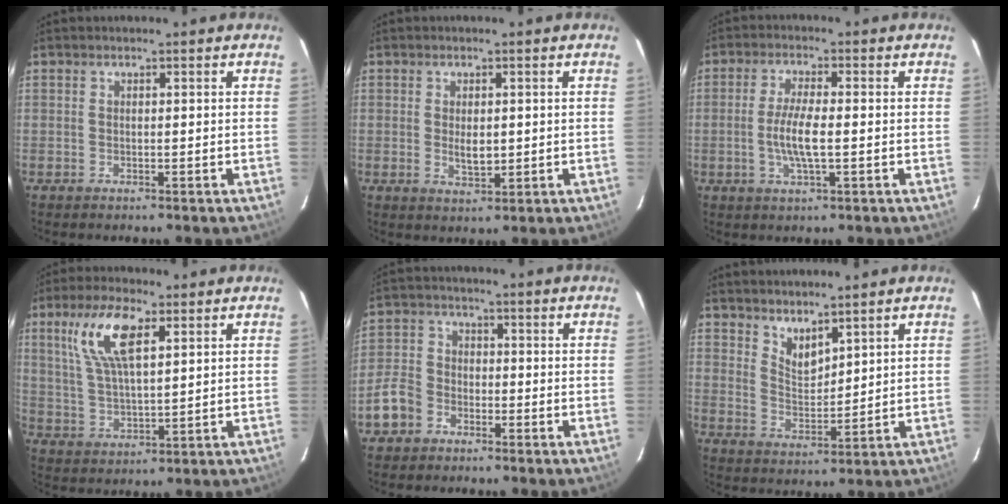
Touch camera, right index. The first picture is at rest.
{"total": 3.5, "force": [0.0, 1.9, 2.9], "torque": [-0.051, -0.008, 0.004]}
{"total": 6.1, "force": [-1.0, 1.2, 5.9], "torque": [-0.118, -0.006, -0.019]}
{"total": 10.9, "force": [4.9, 3.8, 9.0], "torque": [-0.182, 0.014, 0.101]}
{"total": 6.6, "force": [-3.6, 5.1, 2.1], "torque": [-0.050, 0.019, -0.072]}
{"total": 5.0, "force": [4.3, 1.7, 2.0], "torque": [-0.030, -0.007, 0.082]}